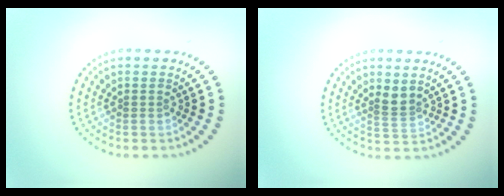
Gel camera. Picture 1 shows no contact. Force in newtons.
{"total": 2.0, "press": 1.6, "slide": 1.2}